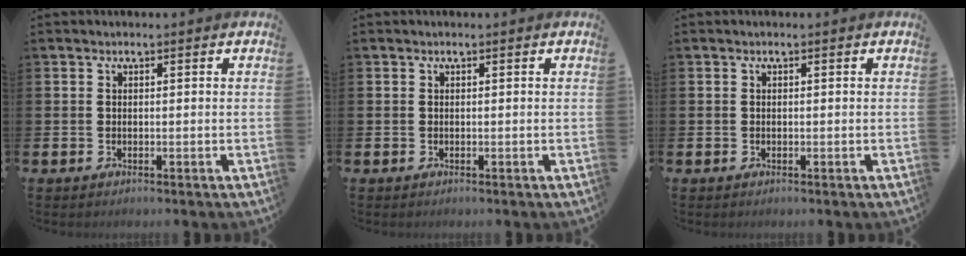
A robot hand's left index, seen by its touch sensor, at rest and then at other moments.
{"total": 0.0}
{"total": 0.0}